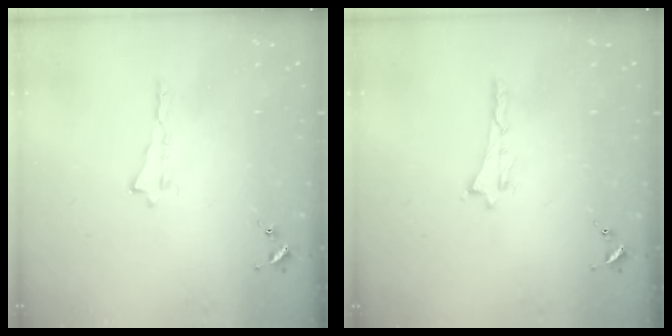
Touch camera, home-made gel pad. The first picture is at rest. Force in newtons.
{"total": 0.0}